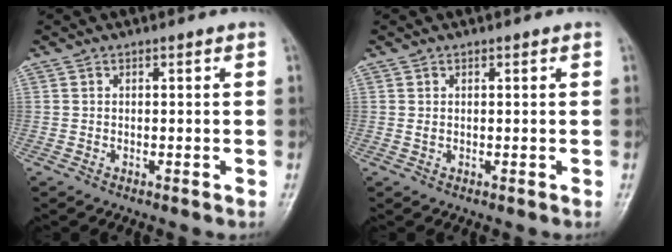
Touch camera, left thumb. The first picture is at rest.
{"total": 0.7, "force": [0.4, 0.5, 0.4], "torque": [-0.004, -0.002, 0.006]}